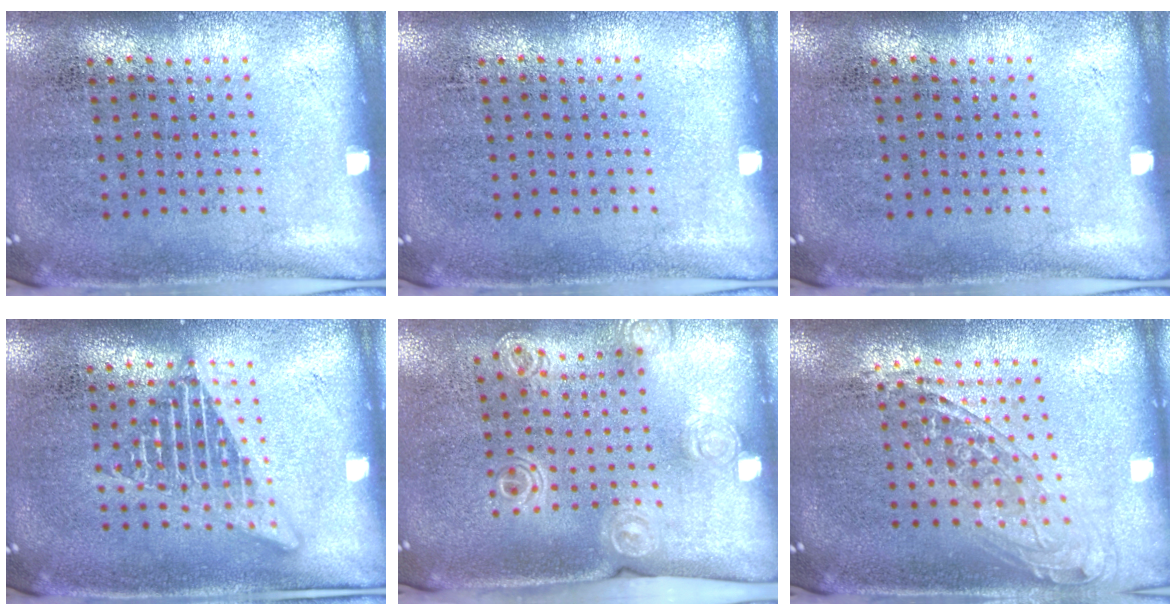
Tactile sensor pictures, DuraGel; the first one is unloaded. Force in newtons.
{"total": 0.0}
{"total": 0.0}
{"total": 2.6, "press": 2.6, "slide": 0.3}
{"total": 1.4, "press": 1.4, "slide": 0.4}
{"total": 1.6, "press": 1.3, "slide": 1.0}